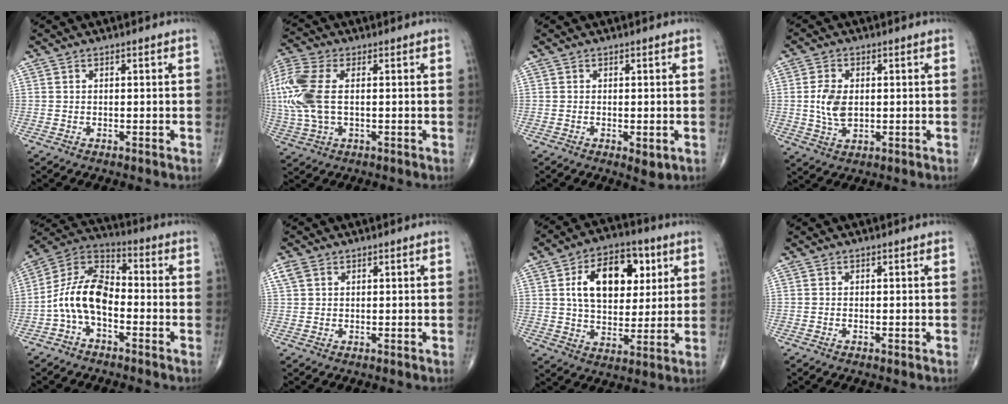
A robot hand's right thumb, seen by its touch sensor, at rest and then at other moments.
{"total": 14.3, "force": [1.4, 8.1, 11.7], "torque": [-0.308, 0.011, 0.028]}
{"total": 2.2, "force": [-0.6, 1.0, 1.9], "torque": [-0.027, -0.005, -0.004]}
{"total": 6.2, "force": [0.3, 3.8, 4.9], "torque": [-0.098, -0.003, 0.008]}
{"total": 11.4, "force": [-3.0, 6.6, 8.8], "torque": [-0.162, 0.050, -0.070]}
{"total": 2.3, "force": [1.1, 1.6, 1.1], "torque": [-0.025, 0.008, 0.025]}
{"total": 16.5, "force": [4.8, 10.3, 11.9], "torque": [-0.154, -0.003, 0.081]}
{"total": 0.0}